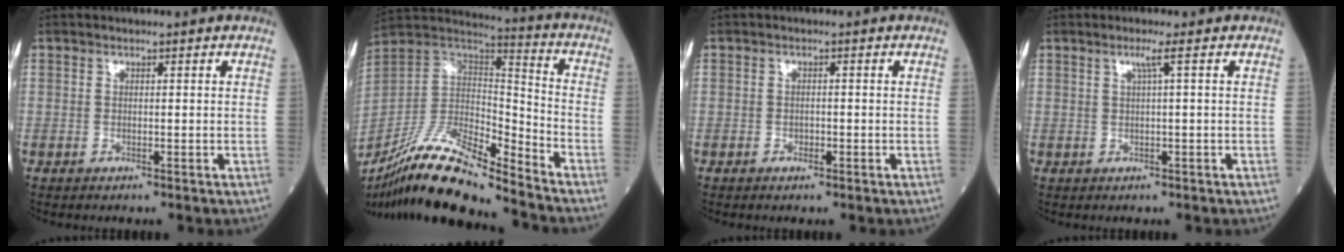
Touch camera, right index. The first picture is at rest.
{"total": 18.4, "force": [-15.0, 2.3, 10.5], "torque": [-0.213, 0.004, -0.278]}
{"total": 0.9, "force": [-0.5, 0.6, 0.6], "torque": [-0.012, 0.002, -0.003]}
{"total": 1.7, "force": [0.6, -0.6, 1.4], "torque": [-0.033, 0.000, 0.016]}